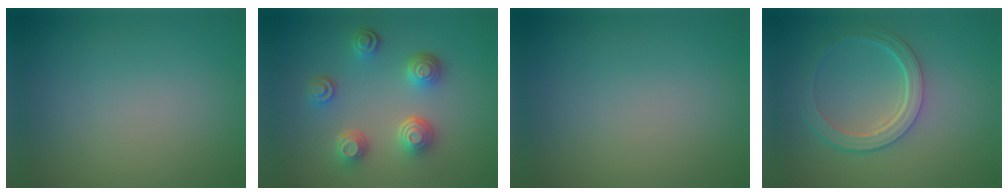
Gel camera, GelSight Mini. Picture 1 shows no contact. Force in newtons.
{"total": 4.4, "press": 3.4, "slide": 2.8}
{"total": 0.0}
{"total": 4.3, "press": 3.2, "slide": 2.9}